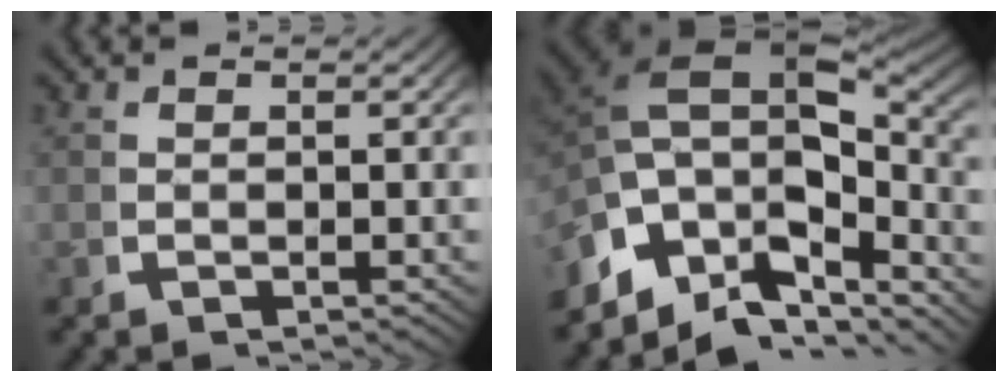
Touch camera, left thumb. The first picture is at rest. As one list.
[{"total": 14.3, "force": [-1.3, 9.6, 10.5], "torque": [-0.203, -0.032, -0.006]}]